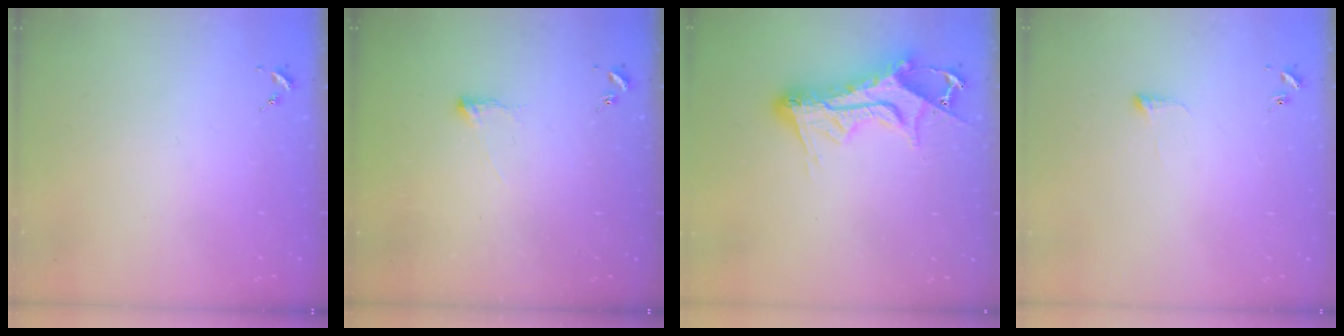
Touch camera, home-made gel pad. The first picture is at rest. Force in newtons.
{"total": 4.1, "press": 4.1, "slide": 0.7}
{"total": 16.2, "press": 16.2, "slide": 1.4}
{"total": 4.8, "press": 4.8, "slide": 0.7}